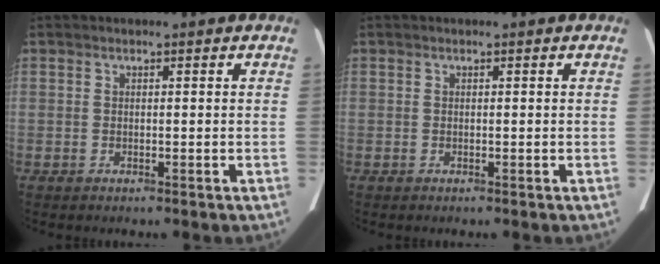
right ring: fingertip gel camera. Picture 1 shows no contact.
{"total": 0.0}